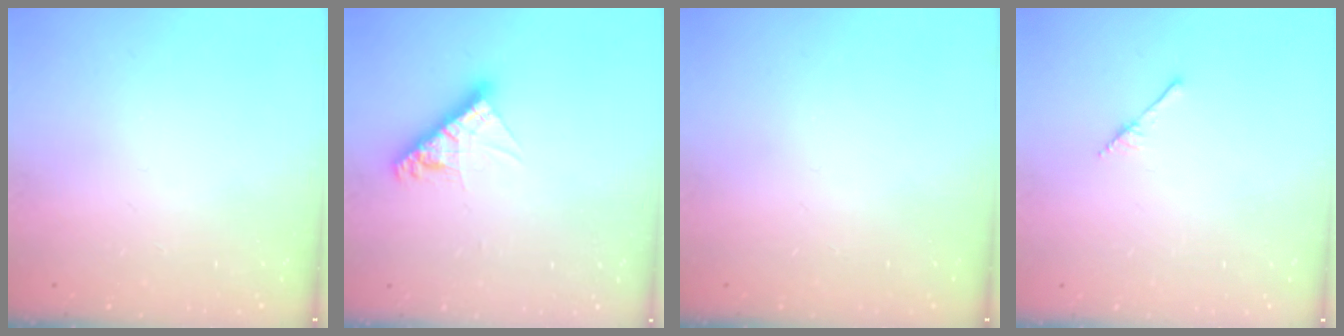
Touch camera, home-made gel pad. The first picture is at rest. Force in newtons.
{"total": 8.4, "press": 8.4, "slide": 0.3}
{"total": 0.0}
{"total": 1.7, "press": 1.7, "slide": 0.1}